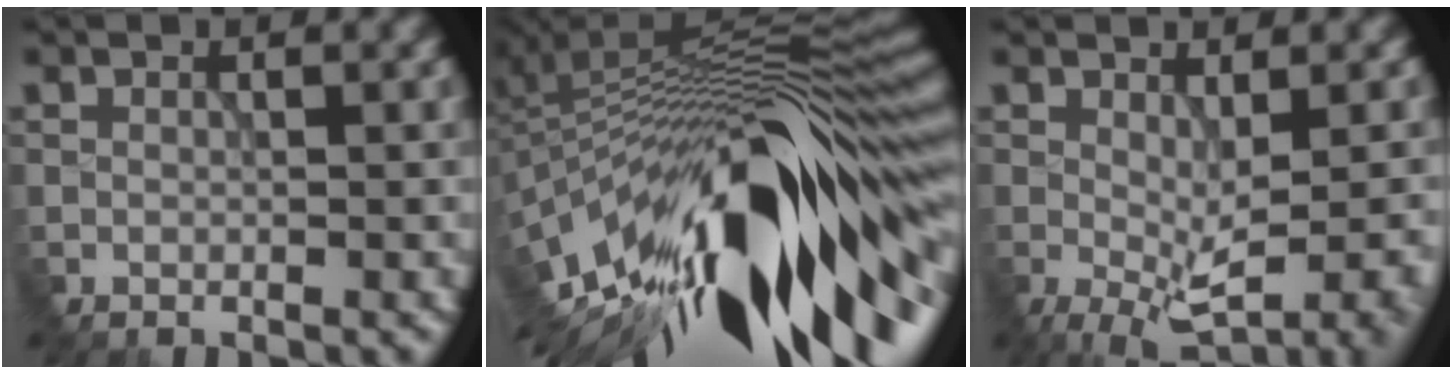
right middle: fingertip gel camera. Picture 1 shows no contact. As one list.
[{"total": 17.2, "force": [-6.0, 6.1, 14.9], "torque": [-0.257, -0.015, -0.108]}, {"total": 6.5, "force": [-1.5, 2.3, 5.9], "torque": [-0.097, -0.014, -0.007]}]